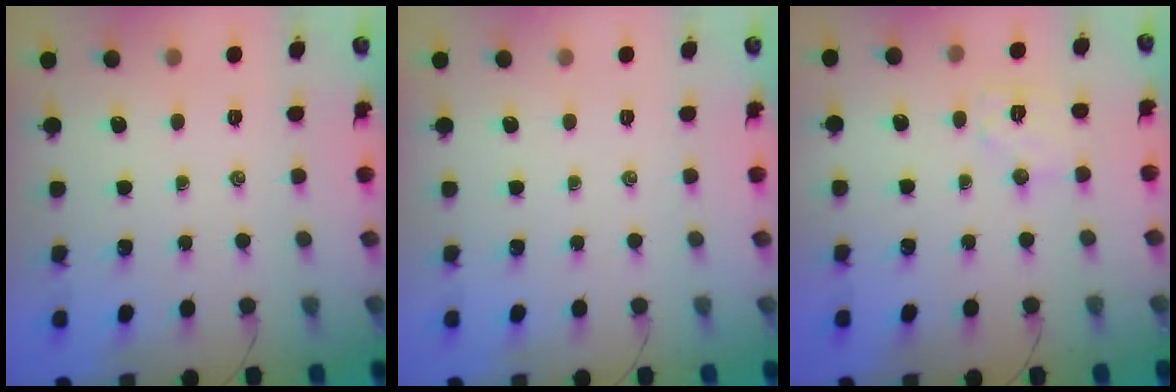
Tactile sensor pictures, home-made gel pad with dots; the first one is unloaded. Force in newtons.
{"total": 0.0}
{"total": 6.3, "press": 6.2, "slide": 0.9}